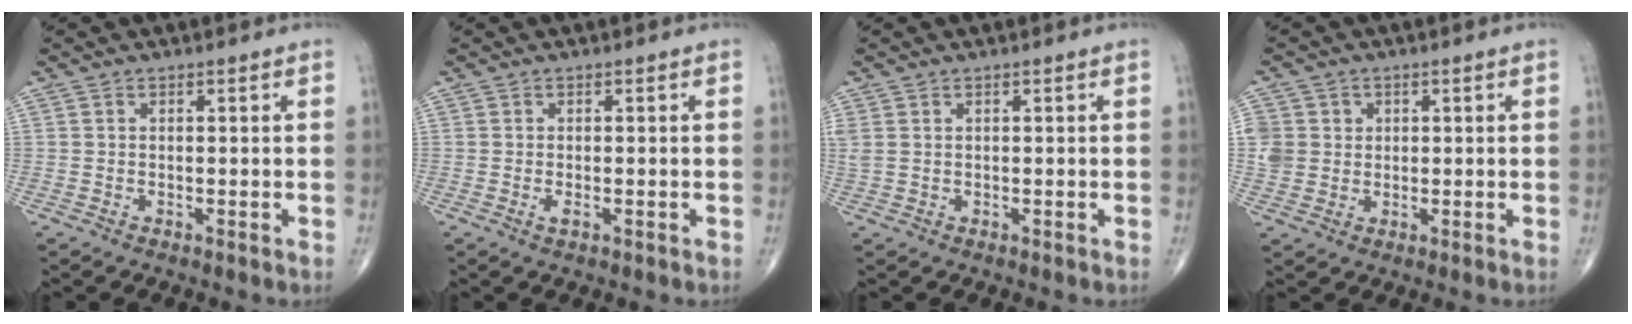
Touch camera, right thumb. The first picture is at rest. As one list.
[{"total": 1.1, "force": [-0.4, 0.5, 0.9], "torque": [-0.016, -0.002, -0.008]}, {"total": 1.9, "force": [0.6, 1.4, 1.2], "torque": [-0.046, 0.008, 0.018]}, {"total": 6.0, "force": [1.2, 5.7, 1.6], "torque": [-0.012, 0.007, 0.026]}]